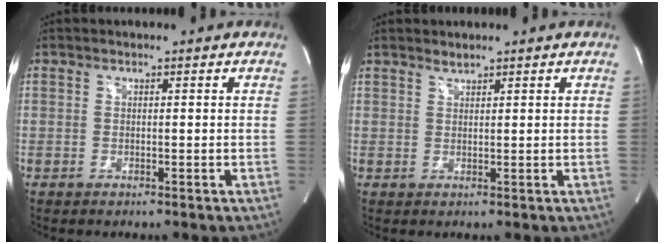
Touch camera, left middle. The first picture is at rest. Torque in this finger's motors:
{"motor_torque": [0.05, -0.01, -0.07, -0.01]}